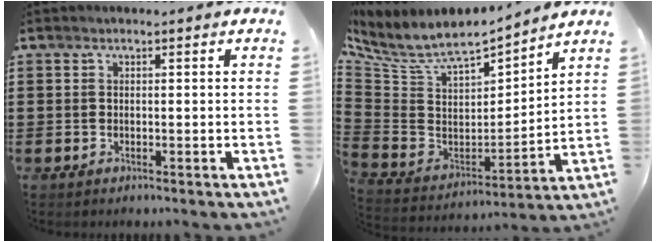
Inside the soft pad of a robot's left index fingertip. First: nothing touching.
{"total": 6.4, "force": [5.2, 2.0, 3.2], "torque": [-0.090, -0.046, 0.084]}